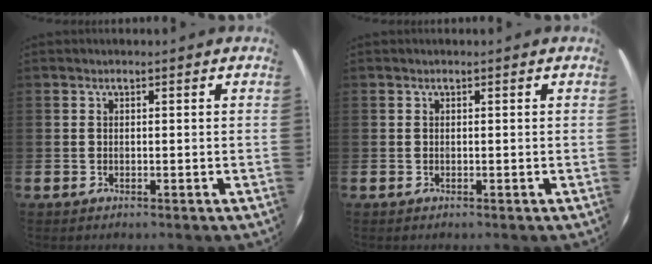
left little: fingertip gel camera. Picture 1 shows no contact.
{"total": 0.0}